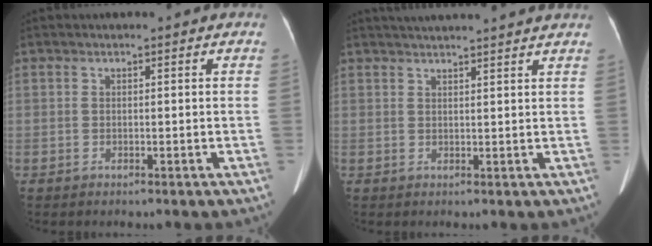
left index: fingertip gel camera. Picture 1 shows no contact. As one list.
[{"total": 11.0, "force": [10.1, -0.4, 4.3], "torque": [-0.067, 0.027, 0.125]}]